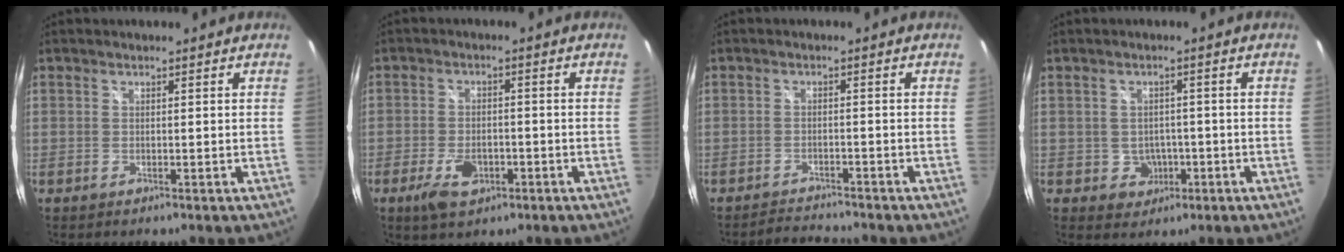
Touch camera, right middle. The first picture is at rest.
{"total": 7.7, "force": [-4.7, 3.0, 5.4], "torque": [-0.127, -0.010, -0.089]}
{"total": 3.5, "force": [-3.5, 0.0, 0.1], "torque": [-0.017, -0.004, -0.062]}
{"total": 4.2, "force": [-1.1, 4.0, 1.0], "torque": [-0.027, 0.007, -0.004]}